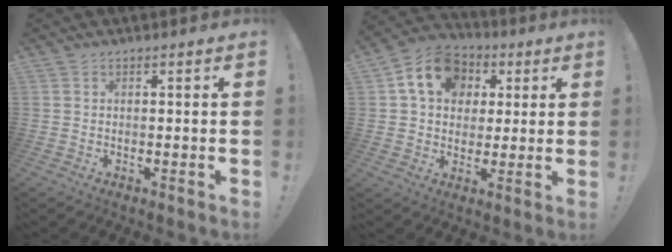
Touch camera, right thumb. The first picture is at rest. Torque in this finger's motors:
{"motor_torque": [0.45, 1.05, 1.07, -0.02, 0.13]}